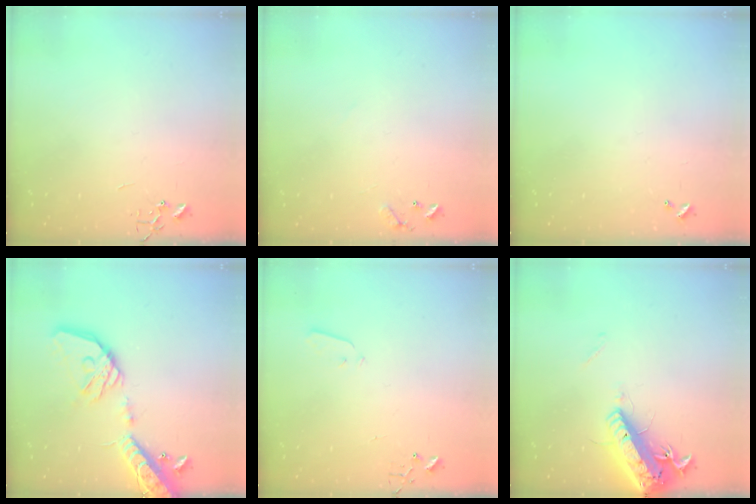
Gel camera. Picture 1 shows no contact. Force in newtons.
{"total": 7.2, "press": 7.2, "slide": 0.5}
{"total": 0.0}
{"total": 21.3, "press": 20.9, "slide": 3.7}
{"total": 3.3, "press": 3.2, "slide": 0.7}
{"total": 18.1, "press": 17.7, "slide": 3.9}